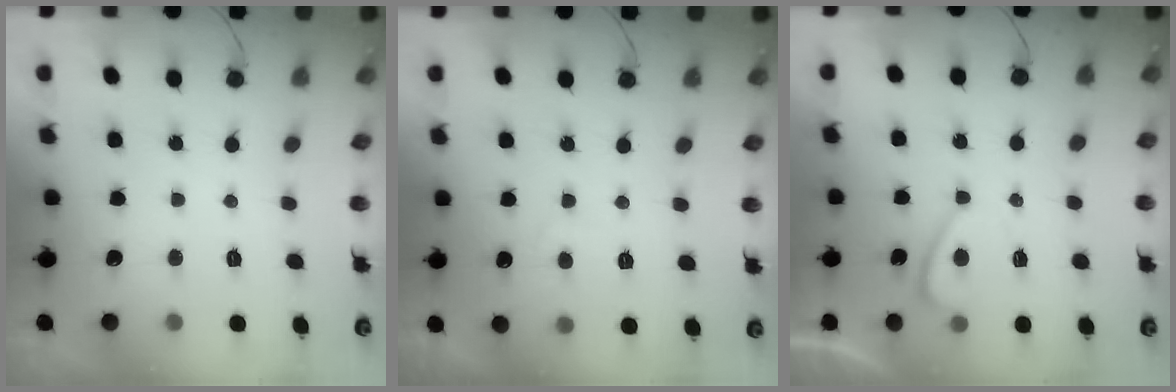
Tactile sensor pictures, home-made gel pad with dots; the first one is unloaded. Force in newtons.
{"total": 2.8, "press": 2.7, "slide": 0.6}
{"total": 2.9, "press": 2.8, "slide": 0.6}